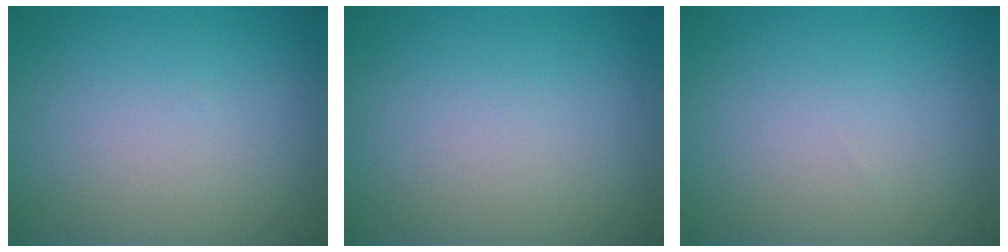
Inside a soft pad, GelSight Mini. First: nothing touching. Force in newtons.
{"total": 0.0}
{"total": 0.0}